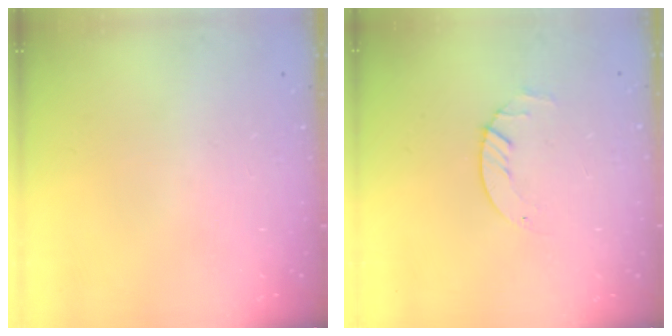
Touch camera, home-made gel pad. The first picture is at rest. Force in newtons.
{"total": 1.4, "press": 1.4, "slide": 0.2}